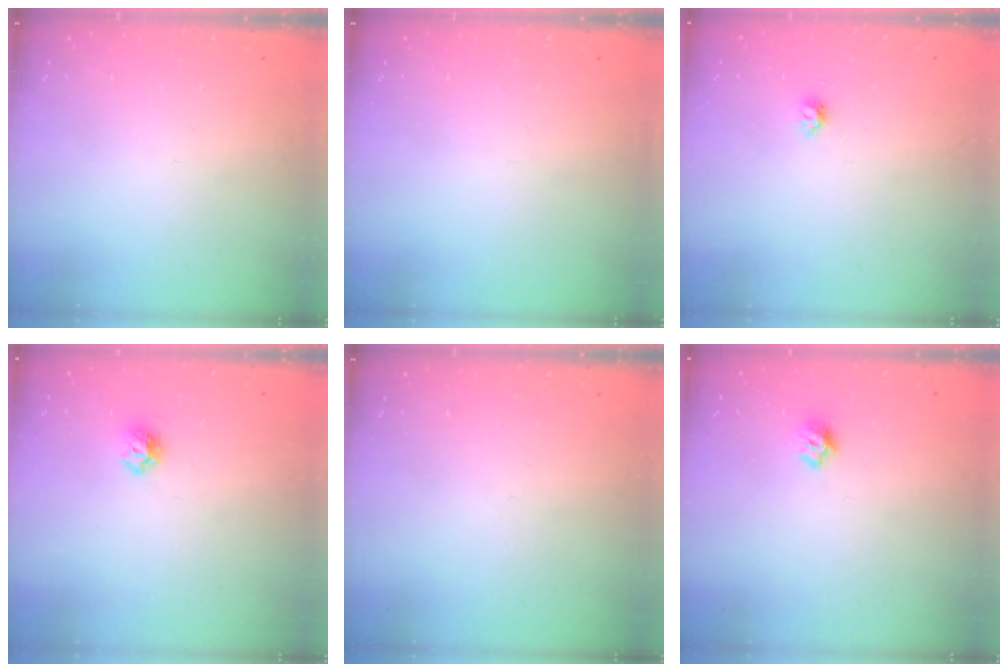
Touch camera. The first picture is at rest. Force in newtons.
{"total": 0.0}
{"total": 3.7, "press": 3.7, "slide": 0.4}
{"total": 5.2, "press": 5.1, "slide": 0.8}
{"total": 0.0}
{"total": 6.7, "press": 6.7, "slide": 0.8}